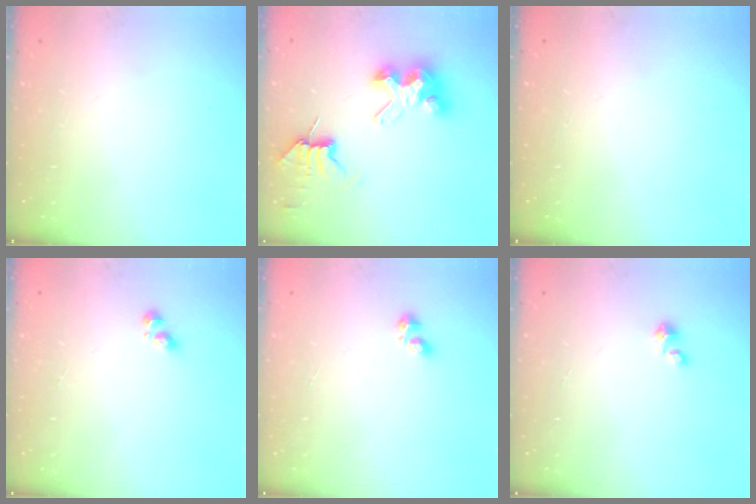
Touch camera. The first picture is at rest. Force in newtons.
{"total": 7.3, "press": 7.3, "slide": 0.6}
{"total": 0.0}
{"total": 3.0, "press": 2.9, "slide": 0.6}
{"total": 2.2, "press": 2.1, "slide": 0.7}
{"total": 2.1, "press": 2.1, "slide": 0.1}